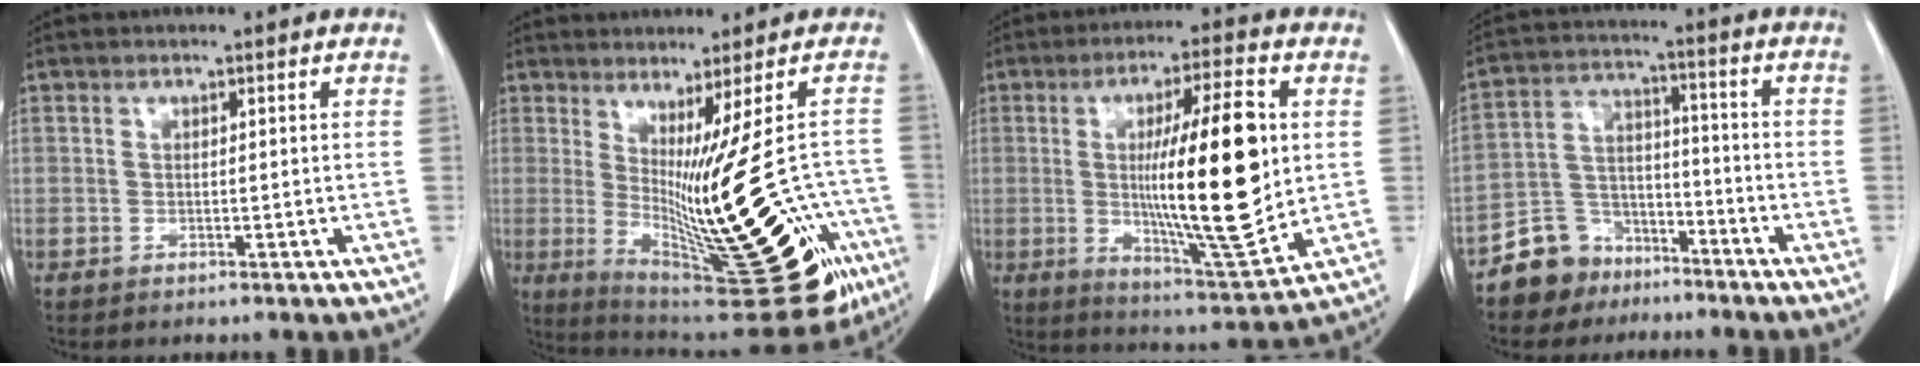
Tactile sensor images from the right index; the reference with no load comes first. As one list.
[{"total": 25.5, "force": [-7.0, 5.0, 24.0], "torque": [-0.289, -0.031, -0.083]}, {"total": 19.1, "force": [1.4, 2.2, 18.9], "torque": [-0.313, -0.011, 0.022]}, {"total": 8.4, "force": [-6.4, 5.4, 0.9], "torque": [-0.020, 0.025, -0.120]}]